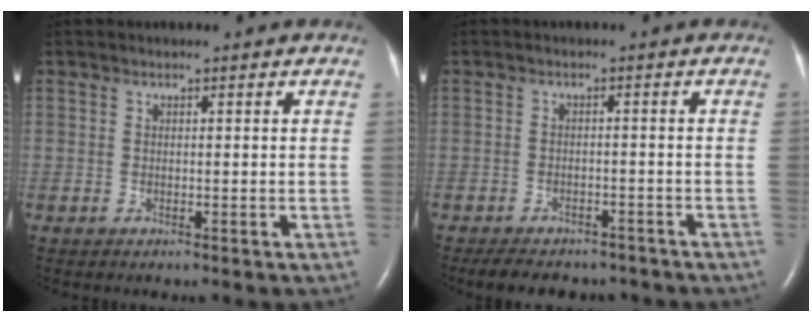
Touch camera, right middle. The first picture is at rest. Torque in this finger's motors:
{"motor_torque": [0.05, -0.05, 0.05, 0.02]}